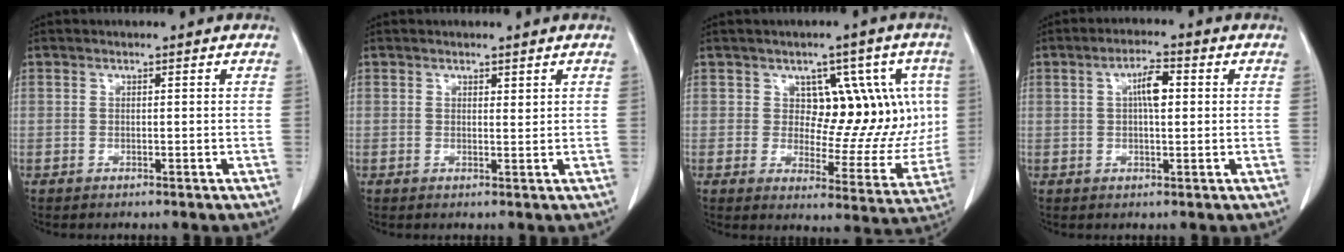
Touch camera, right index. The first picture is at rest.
{"total": 0.7, "force": [0.6, 0.2, 0.4], "torque": [-0.006, -0.006, 0.009]}
{"total": 11.4, "force": [3.0, 6.9, 8.6], "torque": [-0.082, 0.016, 0.047]}
{"total": 4.4, "force": [0.8, 1.2, 4.2], "torque": [-0.075, 0.009, 0.012]}